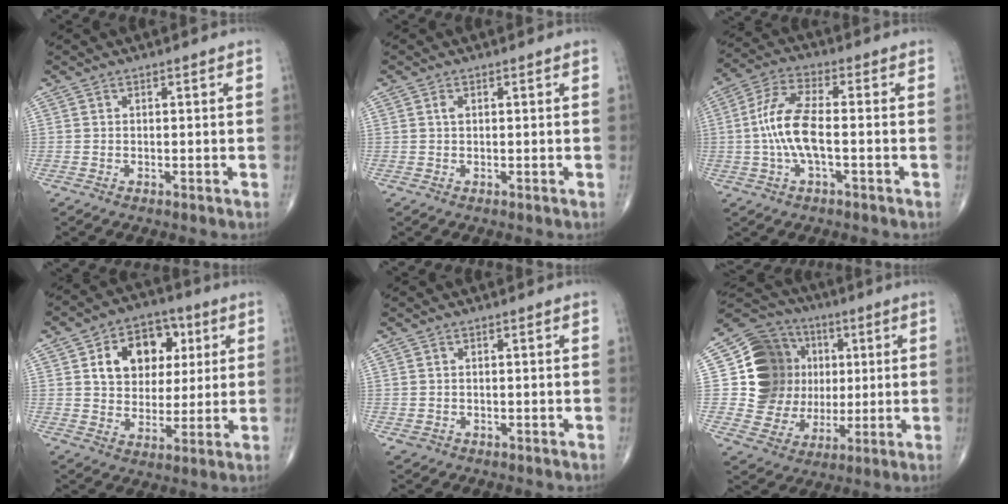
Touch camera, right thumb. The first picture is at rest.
{"total": 0.9, "force": [0.2, 0.5, 0.6], "torque": [-0.011, 0.002, 0.004]}
{"total": 10.1, "force": [-1.1, 3.5, 9.4], "torque": [-0.211, 0.026, -0.023]}
{"total": 13.9, "force": [4.2, 10.4, 8.2], "torque": [-0.080, 0.001, 0.067]}
{"total": 0.8, "force": [-0.1, 0.8, 0.3], "torque": [-0.010, 0.001, 0.003]}
{"total": 17.4, "force": [2.5, 15.8, 6.9], "torque": [-0.063, 0.016, 0.058]}